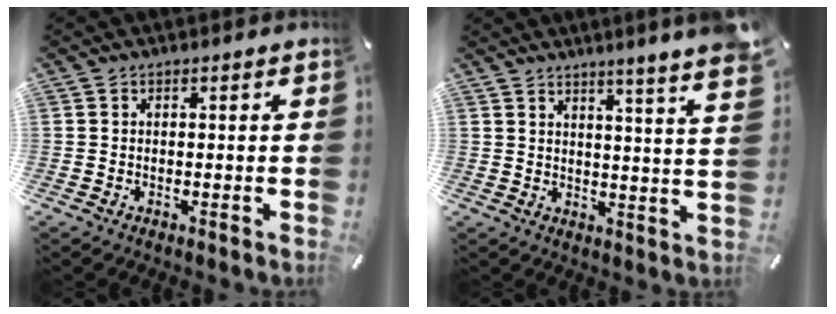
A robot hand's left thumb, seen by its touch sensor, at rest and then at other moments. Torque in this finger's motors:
{"motor_torque": [1.01, 0.91, 1.27, -1.50, 0.06]}